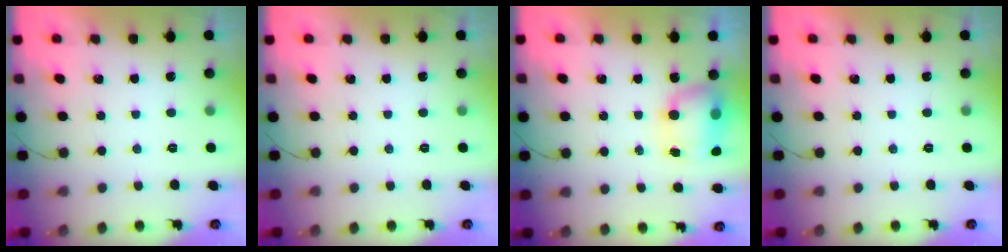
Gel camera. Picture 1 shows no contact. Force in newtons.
{"total": 0.0}
{"total": 7.7, "press": 7.6, "slide": 1.3}
{"total": 0.0}